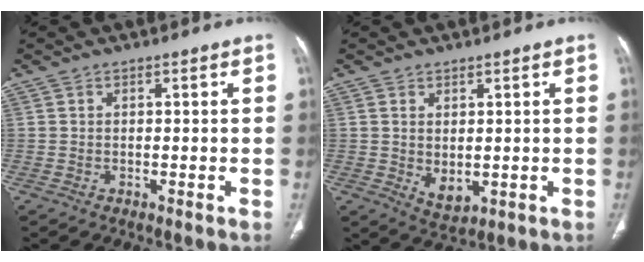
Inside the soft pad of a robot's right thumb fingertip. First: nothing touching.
{"total": 4.5, "force": [-0.2, 2.8, 3.5], "torque": [-0.056, -0.009, 0.012]}